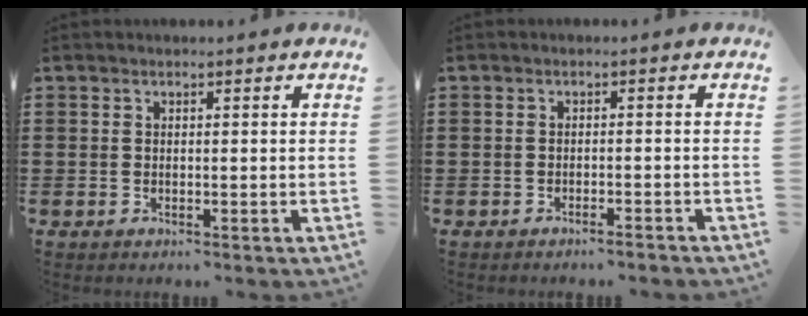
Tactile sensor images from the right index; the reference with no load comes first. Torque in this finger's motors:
{"motor_torque": [-0.89, 0.90, -0.31, 0.00]}